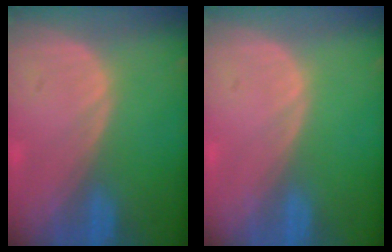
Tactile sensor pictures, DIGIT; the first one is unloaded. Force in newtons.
{"total": 0.0}